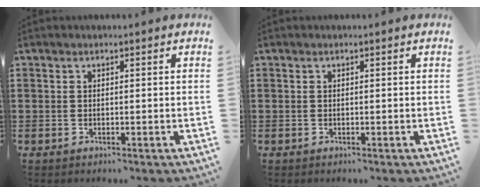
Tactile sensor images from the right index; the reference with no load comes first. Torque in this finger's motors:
{"motor_torque": [-0.05, 0.05, 0.00, -0.01]}